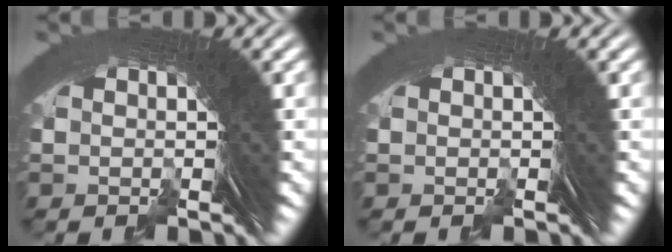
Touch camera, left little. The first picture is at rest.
{"total": 0.0}